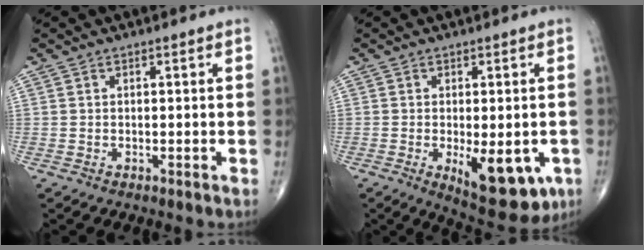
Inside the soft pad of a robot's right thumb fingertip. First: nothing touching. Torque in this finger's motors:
{"motor_torque": [0.92, 1.60, 0.86, -0.23, 0.30]}